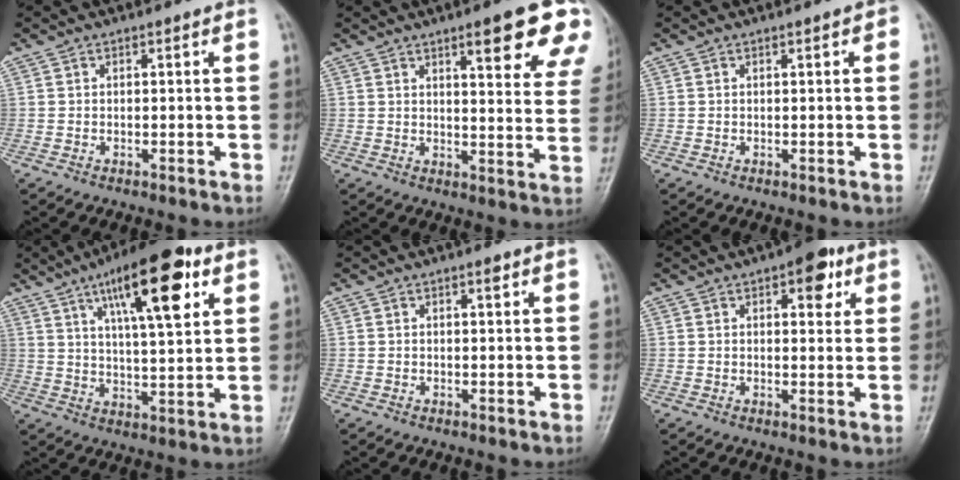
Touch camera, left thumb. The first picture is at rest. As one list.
[{"total": 13.9, "force": [8.0, 3.3, 10.9], "torque": [-0.106, -0.037, 0.099]}, {"total": 1.3, "force": [0.4, 0.4, 1.1], "torque": [-0.013, 0.002, 0.004]}, {"total": 17.5, "force": [8.3, 5.3, 14.5], "torque": [-0.202, -0.023, 0.130]}, {"total": 1.3, "force": [0.8, 0.4, 0.9], "torque": [-0.012, -0.002, 0.011]}, {"total": 6.6, "force": [3.3, 3.2, 4.8], "torque": [-0.036, -0.009, 0.035]}]